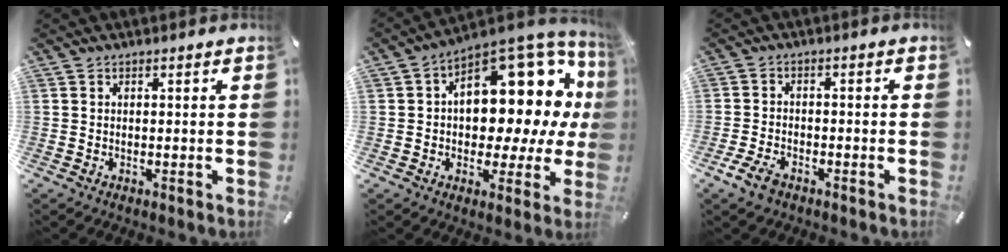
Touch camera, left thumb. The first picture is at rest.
{"total": 15.9, "force": [6.5, 9.9, 10.6], "torque": [-0.121, -0.081, 0.106]}
{"total": 4.9, "force": [-3.1, 2.7, 2.7], "torque": [-0.066, 0.012, -0.061]}